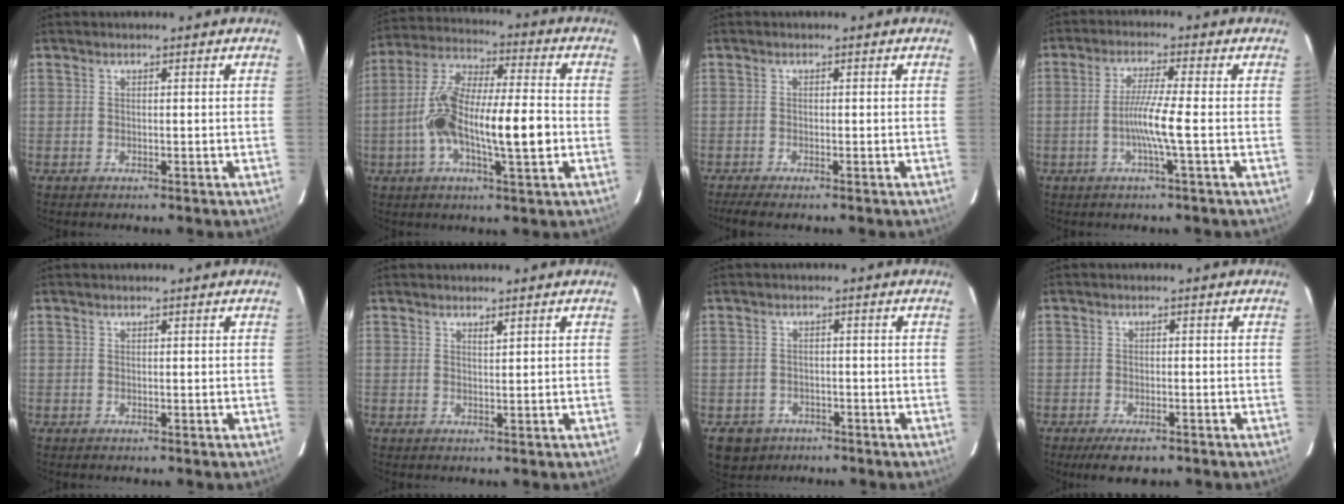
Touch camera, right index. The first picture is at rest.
{"total": 15.7, "force": [-2.7, 3.5, 15.1], "torque": [-0.287, 0.016, -0.049]}
{"total": 3.2, "force": [-2.6, 0.1, 1.9], "torque": [-0.032, -0.008, -0.042]}
{"total": 5.8, "force": [-1.3, -0.9, 5.6], "torque": [-0.108, -0.004, -0.028]}
{"total": 0.0}
{"total": 0.8, "force": [0.6, 0.0, 0.5], "torque": [-0.011, -0.002, 0.012]}
{"total": 4.7, "force": [-2.7, 3.8, 0.3], "torque": [-0.009, 0.007, -0.038]}
{"total": 4.3, "force": [-3.0, 1.7, 2.5], "torque": [-0.040, -0.004, -0.044]}